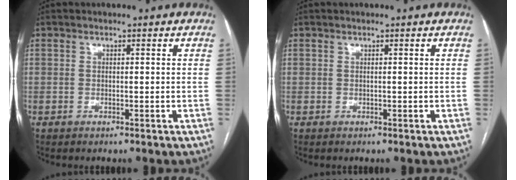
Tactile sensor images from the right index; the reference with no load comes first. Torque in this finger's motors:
{"motor_torque": [0.00, 0.00, 0.00, 0.00]}